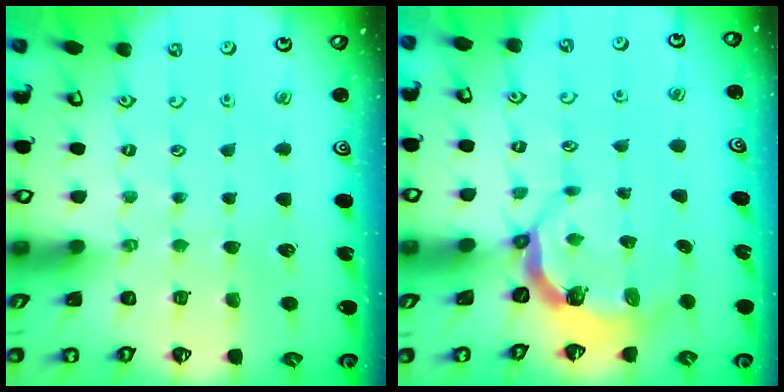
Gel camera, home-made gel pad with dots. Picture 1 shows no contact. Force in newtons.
{"total": 4.7, "press": 3.3, "slide": 3.4}